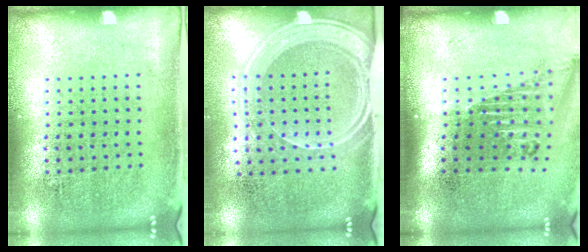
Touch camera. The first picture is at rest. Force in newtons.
{"total": 1.9, "press": 1.7, "slide": 0.9}
{"total": 1.6, "press": 1.2, "slide": 1.1}